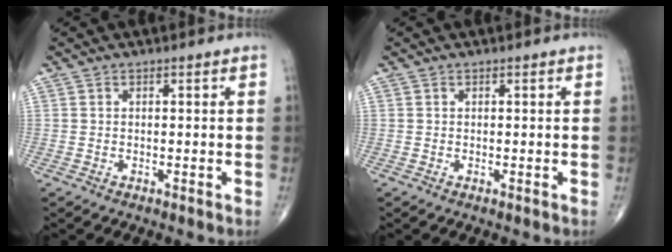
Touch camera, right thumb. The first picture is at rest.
{"total": 0.0}